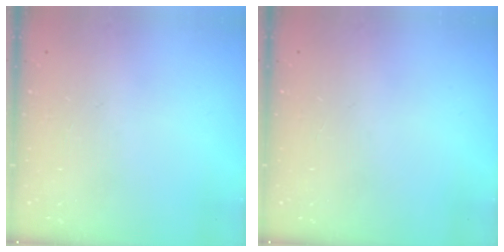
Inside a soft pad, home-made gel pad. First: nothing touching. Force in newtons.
{"total": 0.0}